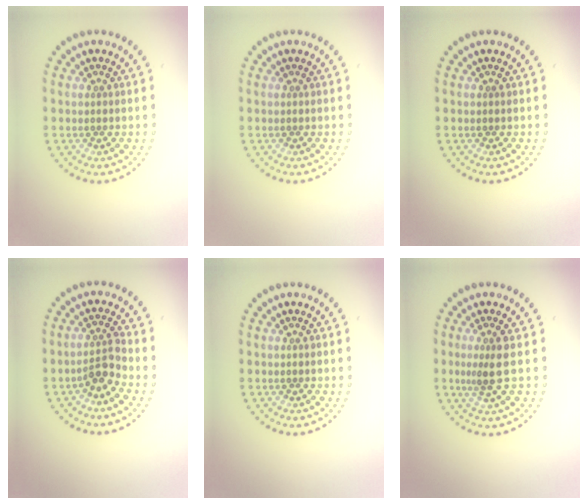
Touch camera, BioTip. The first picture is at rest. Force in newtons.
{"total": 0.0}
{"total": 0.0}
{"total": 2.4, "press": 1.8, "slide": 1.6}
{"total": 0.0}
{"total": 2.3, "press": 1.8, "slide": 1.6}